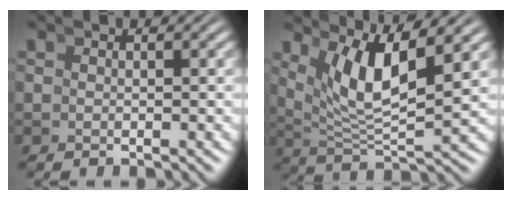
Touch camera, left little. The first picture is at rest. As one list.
[{"total": 6.5, "force": [2.4, 2.8, 5.3], "torque": [-0.098, -0.004, 0.045]}]